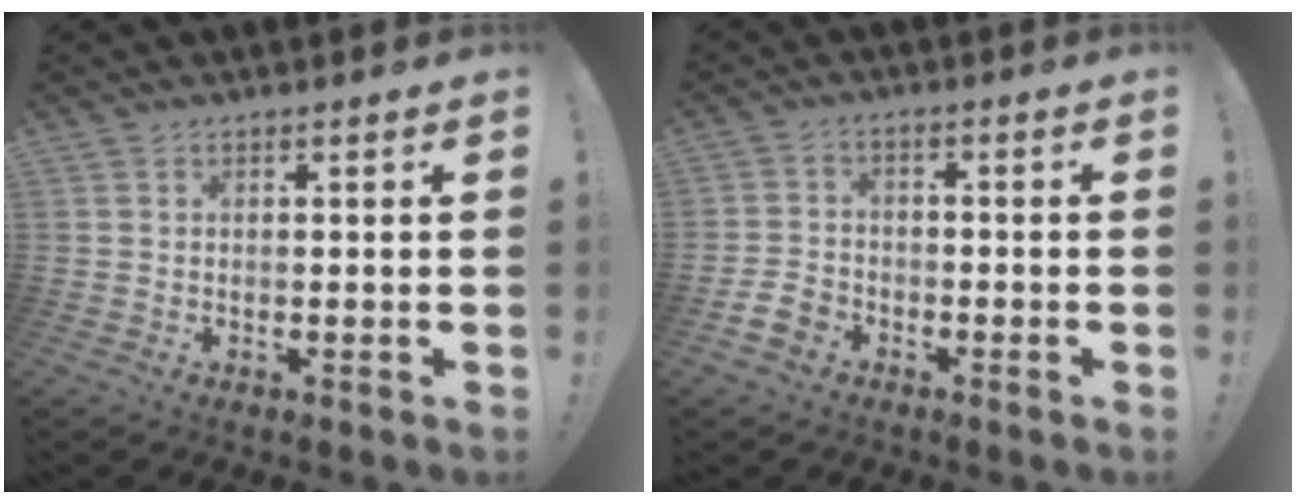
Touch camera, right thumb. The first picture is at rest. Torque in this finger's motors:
{"motor_torque": [0.48, -0.46, 0.40, -0.28, 0.05]}